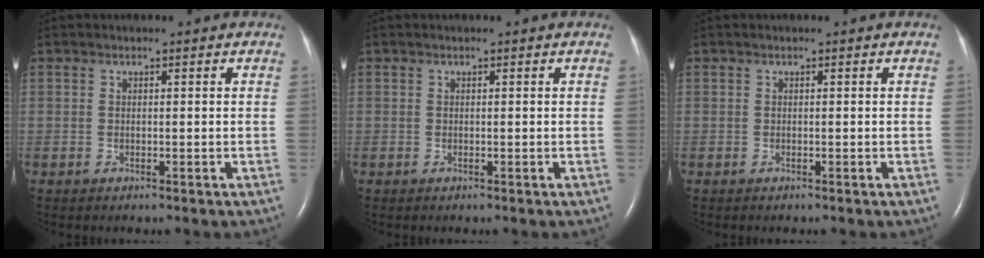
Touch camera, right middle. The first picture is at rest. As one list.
[{"total": 0.0}, {"total": 0.0}]